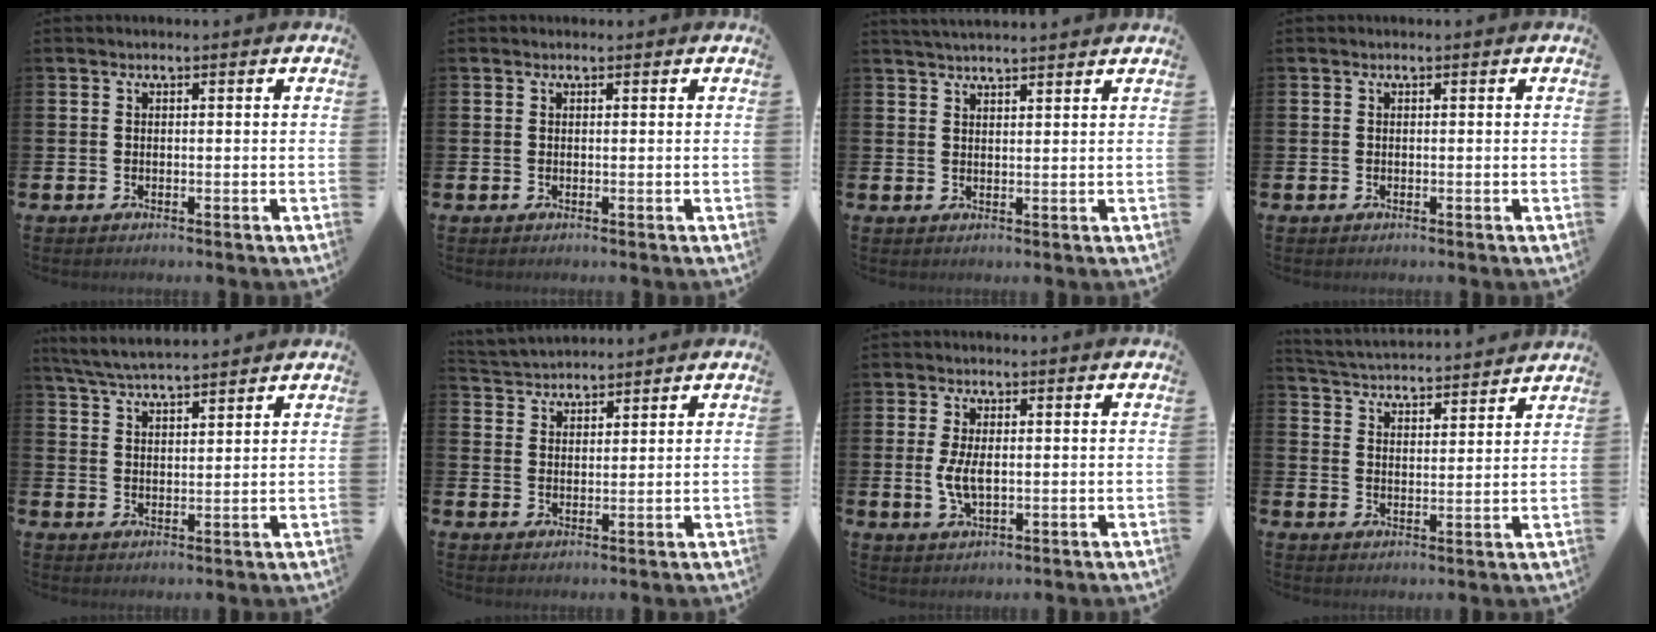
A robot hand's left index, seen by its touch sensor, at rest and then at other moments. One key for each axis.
{"total": 0.0}
{"total": 2.8, "fx": 2.8, "fy": 0.0, "fz": 0.3, "tx": -0.012, "ty": -0.009, "tz": 0.052}
{"total": 0.0}
{"total": 5.4, "fx": 5.2, "fy": 0.3, "fz": 1.2, "tx": -0.047, "ty": -0.020, "tz": 0.096}
{"total": 4.3, "fx": 4.2, "fy": 1.2, "fz": 0.3, "tx": -0.033, "ty": -0.030, "tz": 0.070}
{"total": 4.1, "fx": 0.1, "fy": 2.0, "fz": 3.6, "tx": -0.077, "ty": 0.003, "tz": -0.001}
{"total": 4.3, "fx": 4.2, "fy": 0.3, "fz": 0.0, "tx": -0.025, "ty": -0.035, "tz": 0.072}